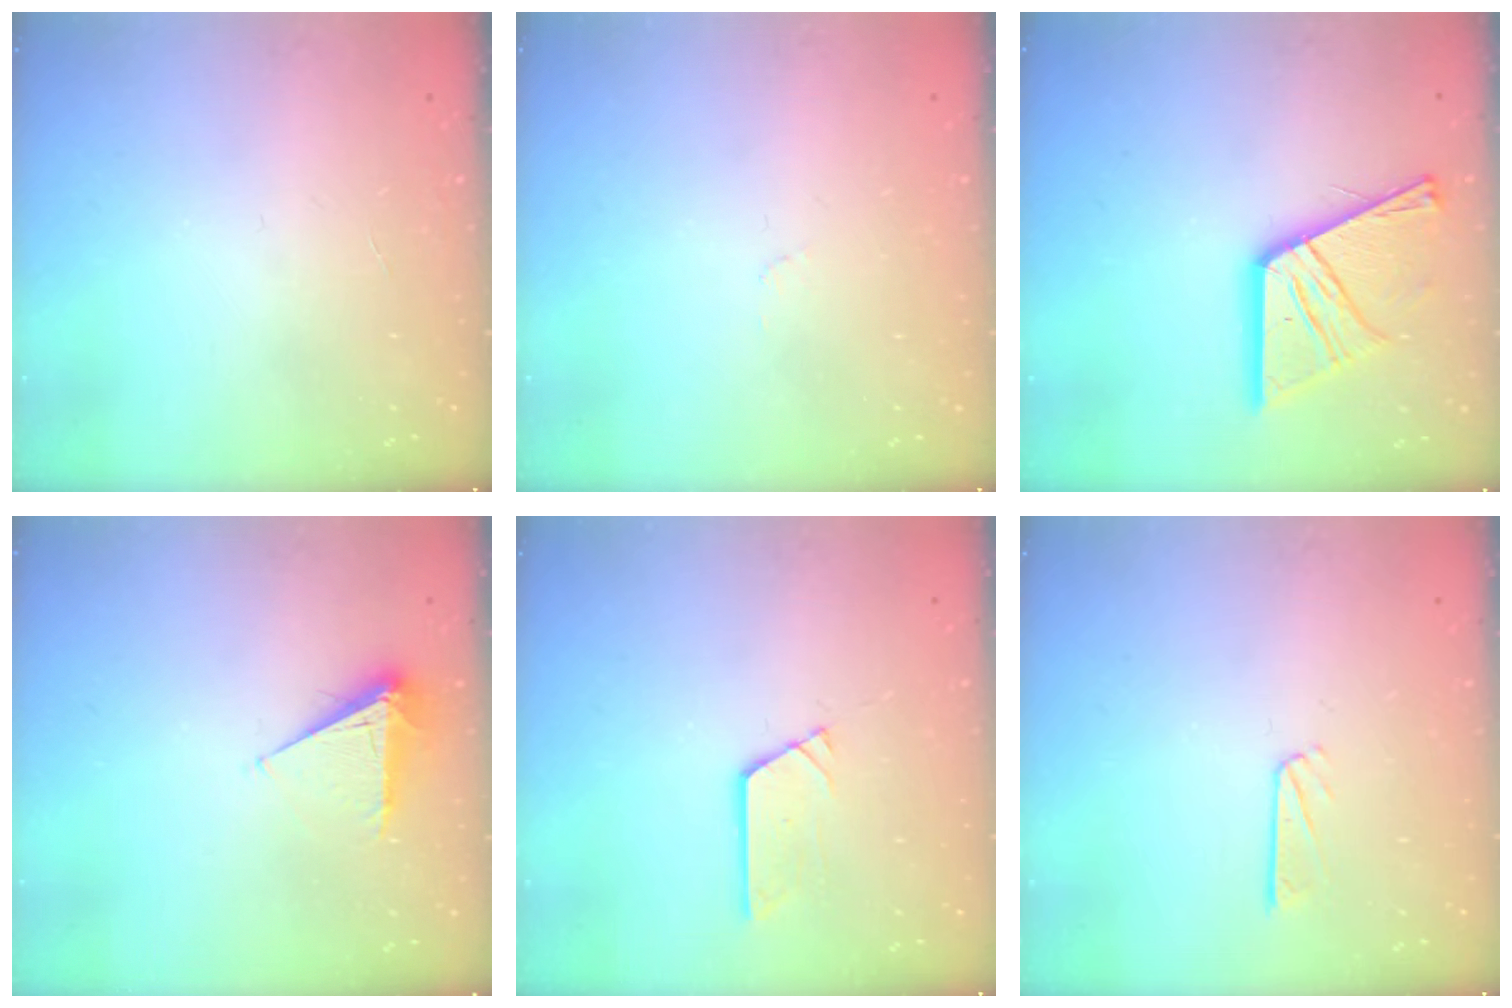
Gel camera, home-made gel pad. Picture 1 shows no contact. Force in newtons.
{"total": 2.5, "press": 2.4, "slide": 0.3}
{"total": 17.3, "press": 17.2, "slide": 1.7}
{"total": 5.7, "press": 5.7, "slide": 0.5}
{"total": 2.7, "press": 2.7, "slide": 0.0}
{"total": 5.4, "press": 5.4, "slide": 0.1}